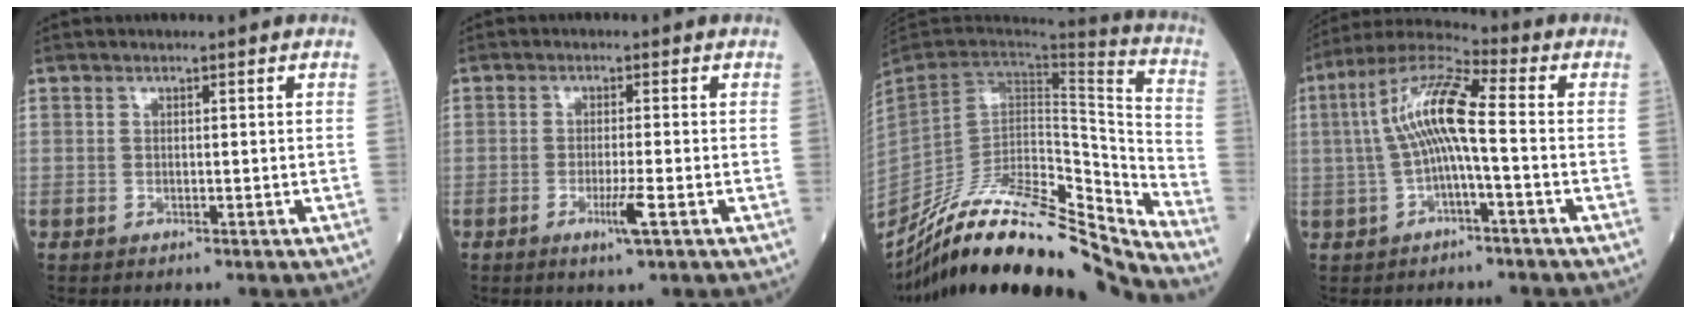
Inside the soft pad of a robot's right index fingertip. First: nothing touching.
{"total": 3.4, "force": [-1.5, -0.4, 3.1], "torque": [-0.058, -0.009, -0.028]}
{"total": 28.5, "force": [-25.1, 3.2, 13.3], "torque": [-0.208, -0.023, -0.404]}
{"total": 10.2, "force": [-0.2, 1.2, 10.1], "torque": [-0.202, 0.032, -0.009]}